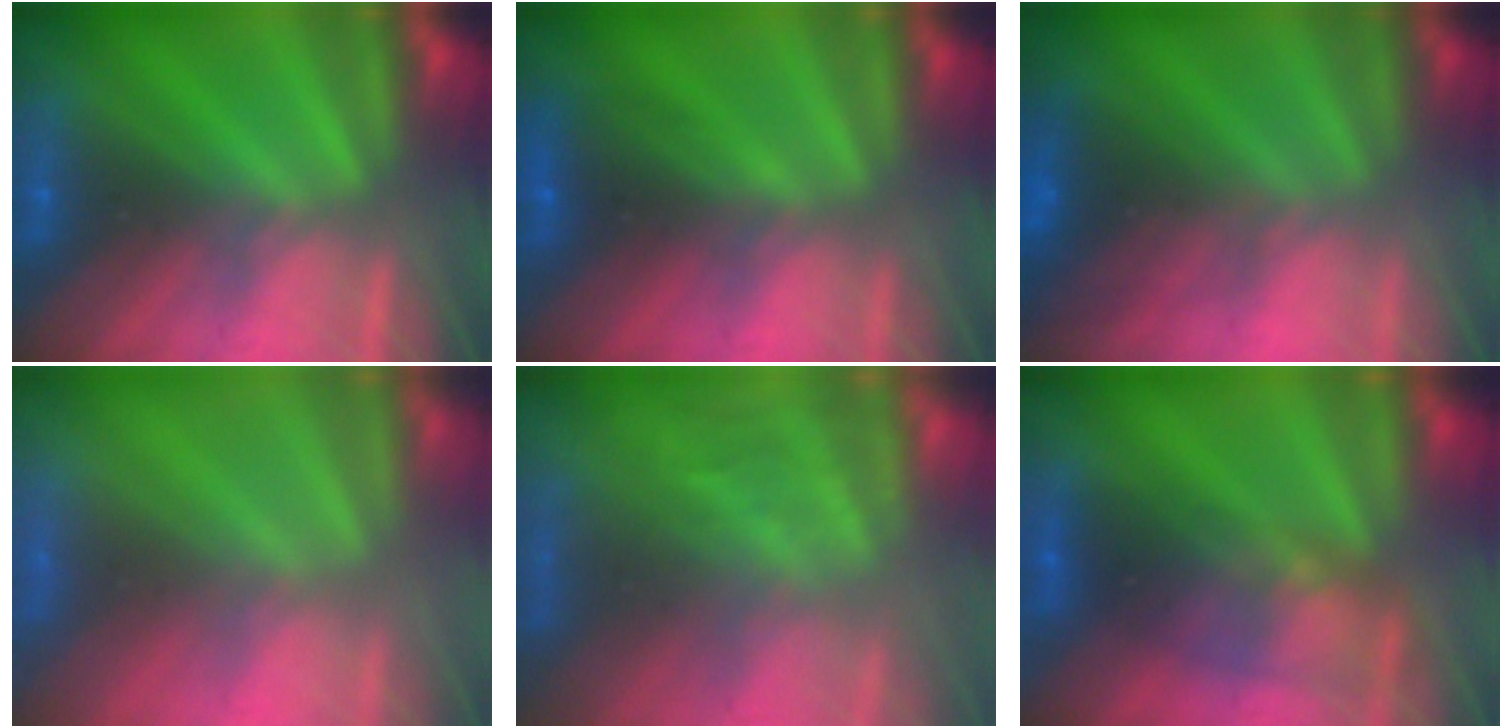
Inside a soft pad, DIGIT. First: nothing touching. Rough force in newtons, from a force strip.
{"total": 2.8}
{"total": 2.3}
{"total": 7.5}
{"total": 7.5}
{"total": 8.8}